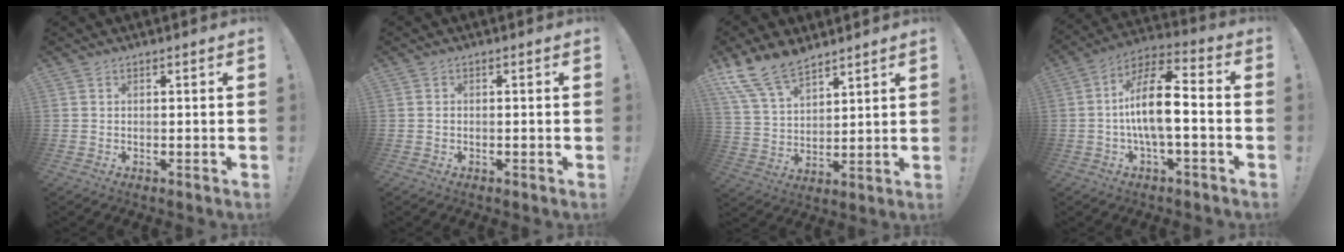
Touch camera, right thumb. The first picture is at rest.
{"total": 0.6, "force": [-0.5, 0.1, 0.2], "torque": [-0.008, 0.002, -0.009]}
{"total": 13.2, "force": [10.4, 6.0, 5.5], "torque": [-0.110, -0.063, 0.199]}
{"total": 14.6, "force": [-1.6, 5.4, 13.5], "torque": [-0.239, 0.012, -0.031]}